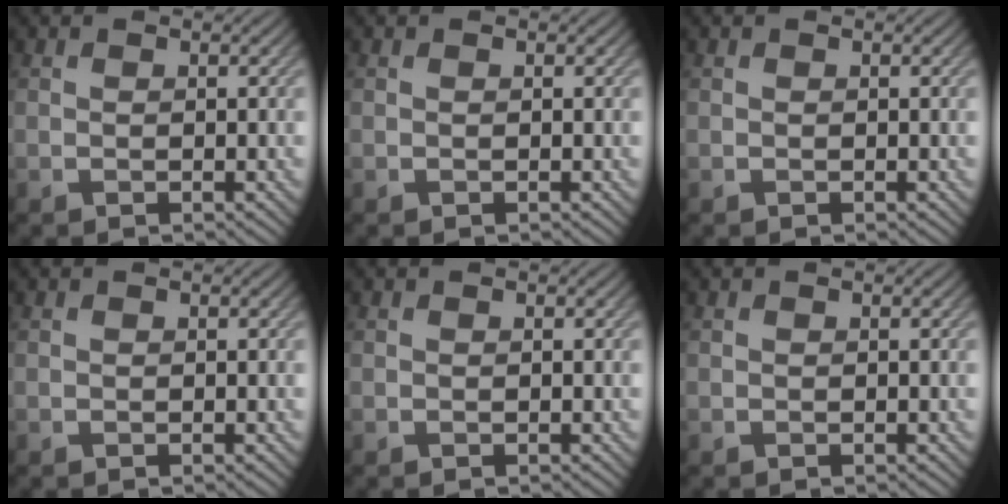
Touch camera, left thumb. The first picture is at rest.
{"total": 0.0}
{"total": 0.0}
{"total": 0.0}
{"total": 0.0}
{"total": 0.0}